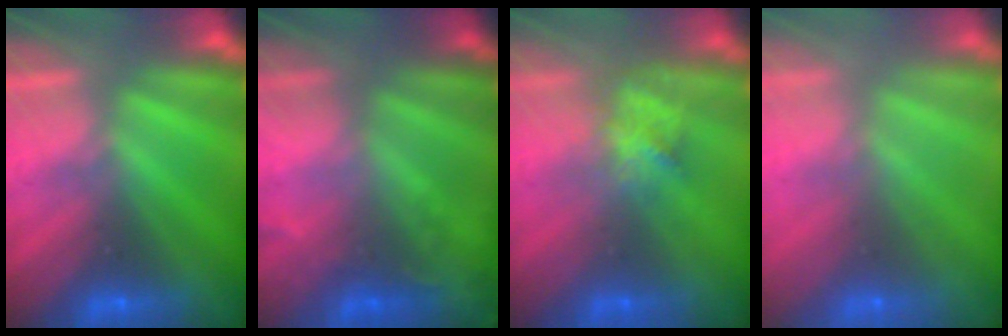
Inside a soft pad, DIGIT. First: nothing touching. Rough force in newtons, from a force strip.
{"total": 2.3}
{"total": 2.8}
{"total": 7.8}